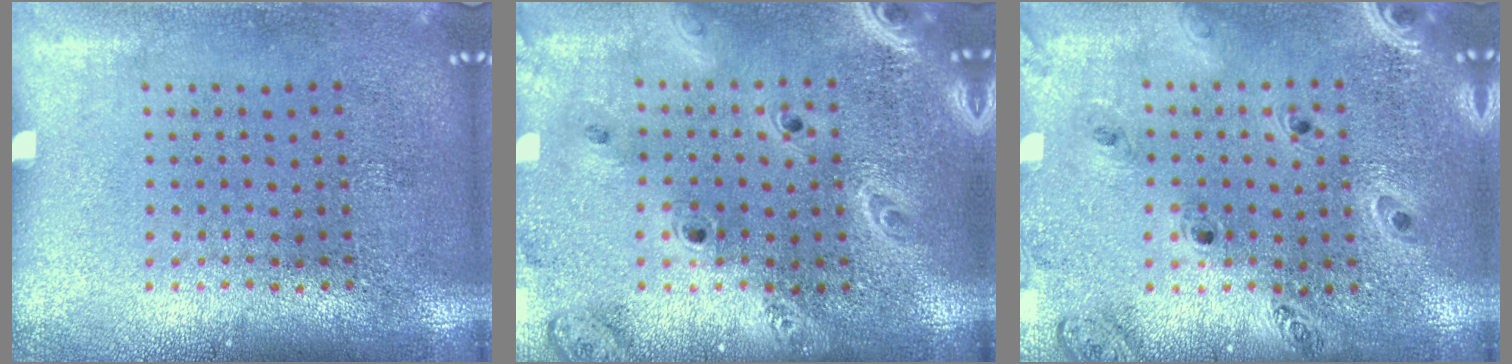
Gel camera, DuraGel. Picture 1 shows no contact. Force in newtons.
{"total": 2.5, "press": 2.2, "slide": 1.2}
{"total": 1.3, "press": 1.3, "slide": 0.2}